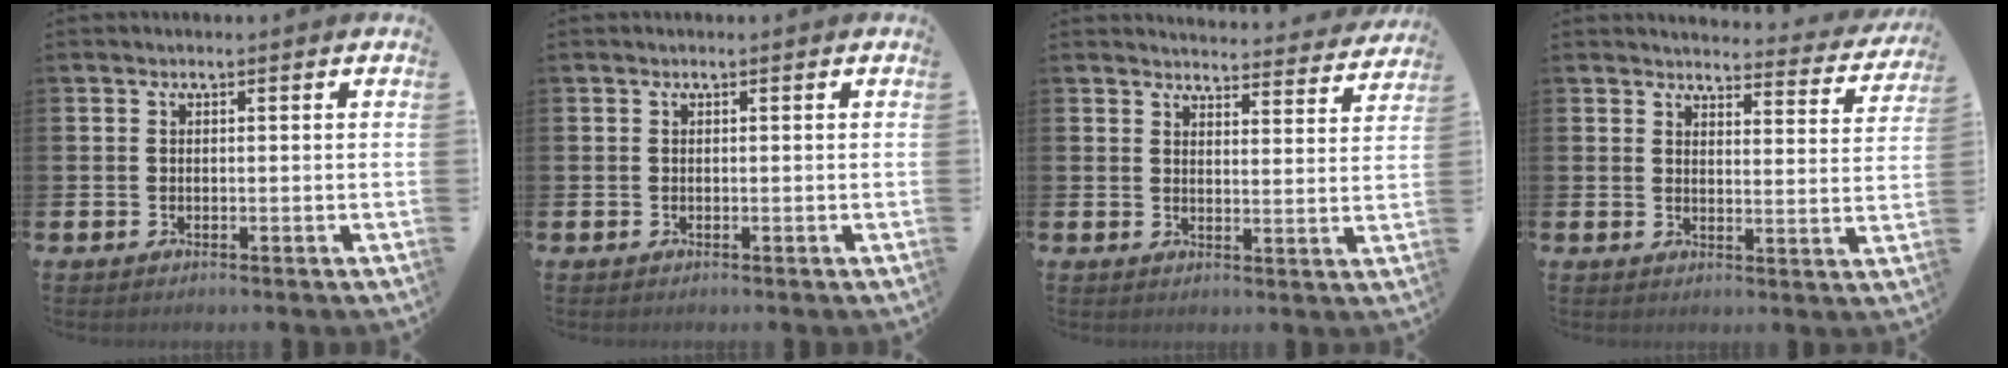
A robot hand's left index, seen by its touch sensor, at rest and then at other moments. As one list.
[{"total": 0.0}, {"total": 4.3, "force": [4.2, 0.4, 0.1], "torque": [-0.004, -0.036, 0.072]}, {"total": 3.5, "force": [3.5, 0.5, 0.4], "torque": [-0.009, -0.034, 0.054]}]